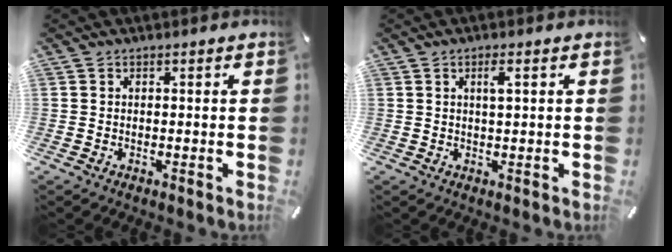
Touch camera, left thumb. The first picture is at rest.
{"total": 2.7, "force": [1.0, 0.3, 2.5], "torque": [-0.051, 0.002, 0.013]}